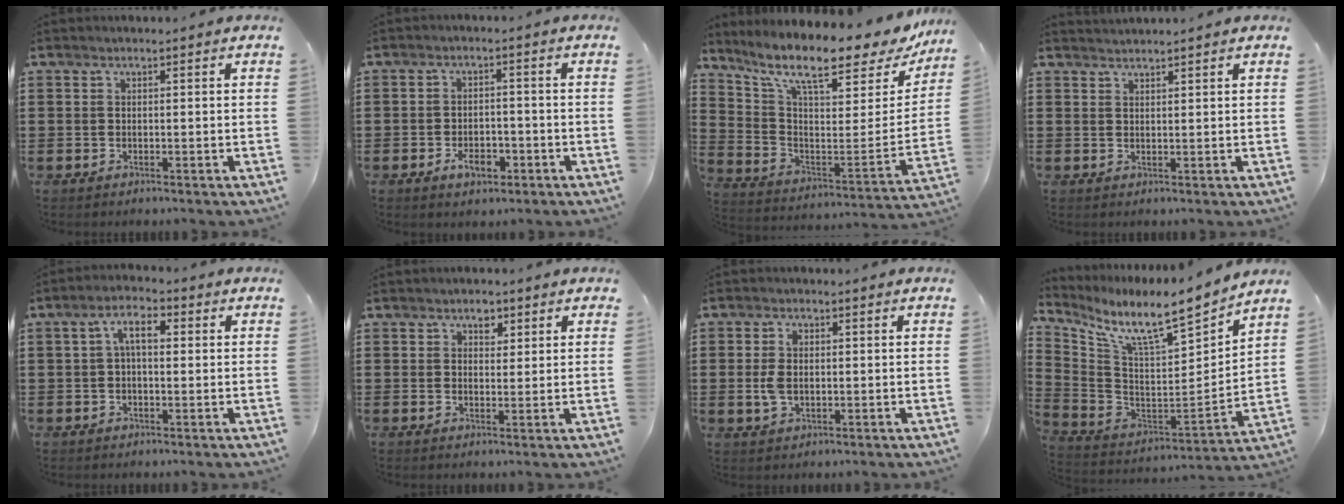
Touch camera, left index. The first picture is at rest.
{"total": 4.0, "force": [-2.3, 2.1, 2.5], "torque": [-0.041, 0.006, -0.041]}
{"total": 11.3, "force": [8.7, 2.5, 6.8], "torque": [-0.144, -0.065, 0.142]}
{"total": 1.2, "force": [1.2, -0.1, 0.0], "torque": [-0.002, -0.002, 0.024]}
{"total": 4.8, "force": [0.8, 2.1, 4.2], "torque": [-0.083, 0.016, 0.009]}
{"total": 2.7, "force": [1.7, 1.9, 1.0], "torque": [-0.009, 0.005, 0.025]}
{"total": 3.7, "force": [0.0, 2.3, 2.9], "torque": [-0.066, 0.005, -0.002]}
{"total": 9.7, "force": [7.7, 1.3, 5.8], "torque": [-0.137, -0.064, 0.124]}